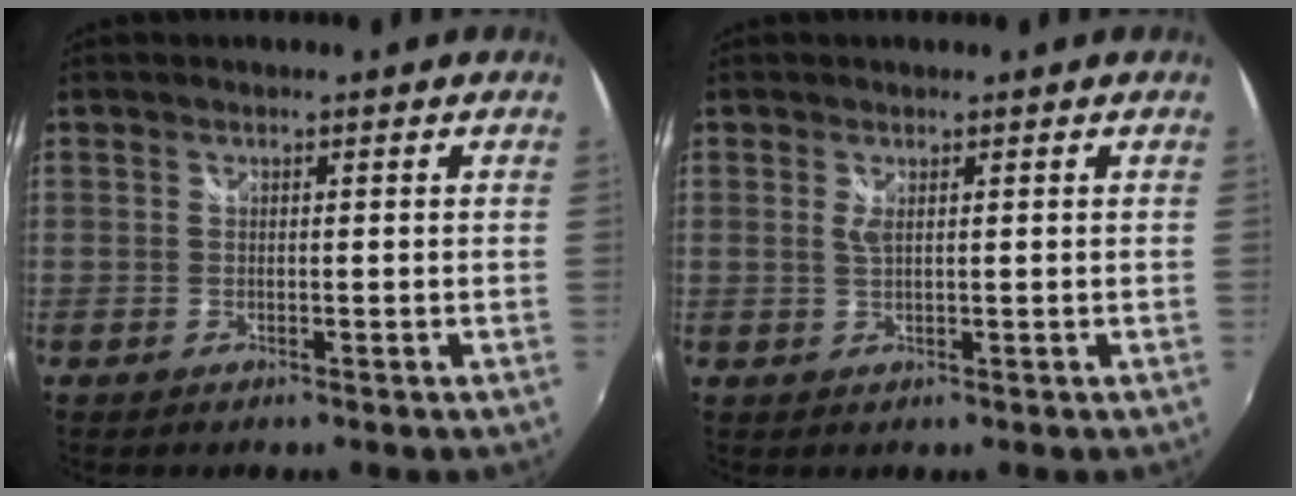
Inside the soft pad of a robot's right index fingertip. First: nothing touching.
{"total": 1.5, "force": [0.5, 0.4, 1.3], "torque": [-0.024, -0.001, 0.008]}